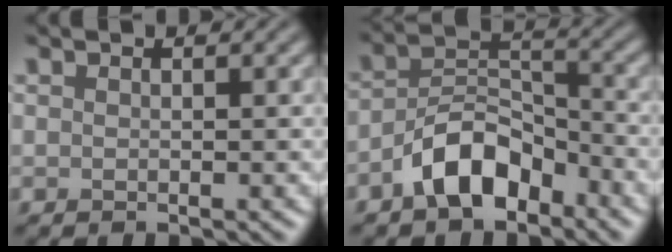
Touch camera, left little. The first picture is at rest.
{"total": 5.9, "force": [-3.7, 3.0, 3.6], "torque": [-0.054, 0.014, -0.076]}